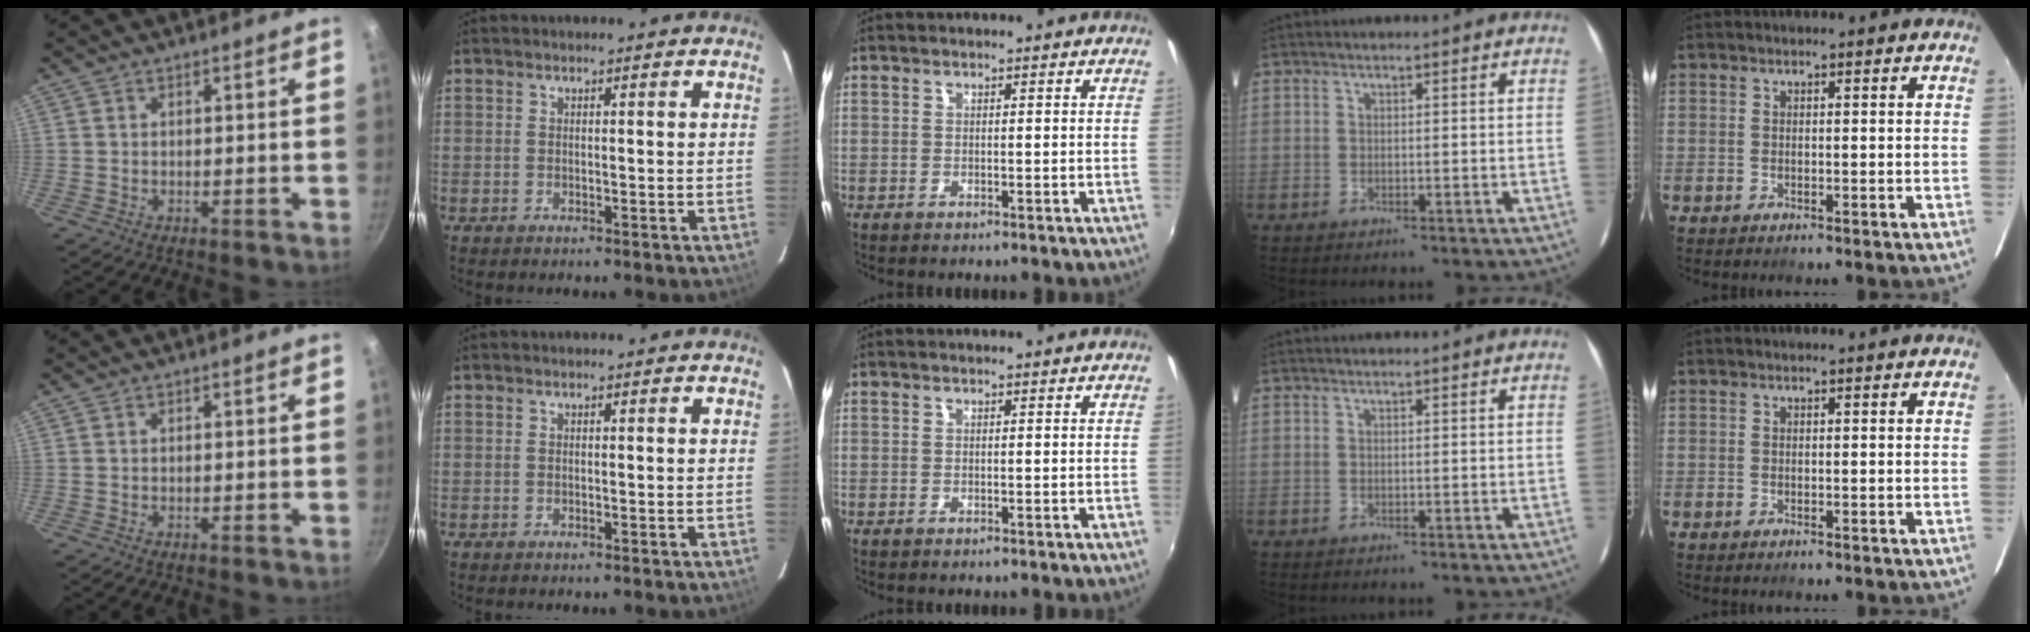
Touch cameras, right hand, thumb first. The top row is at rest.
{}